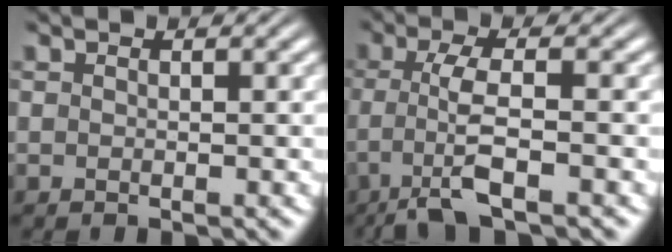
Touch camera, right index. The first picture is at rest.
{"total": 4.8, "force": [-1.7, 1.3, 4.3], "torque": [-0.099, -0.020, -0.021]}